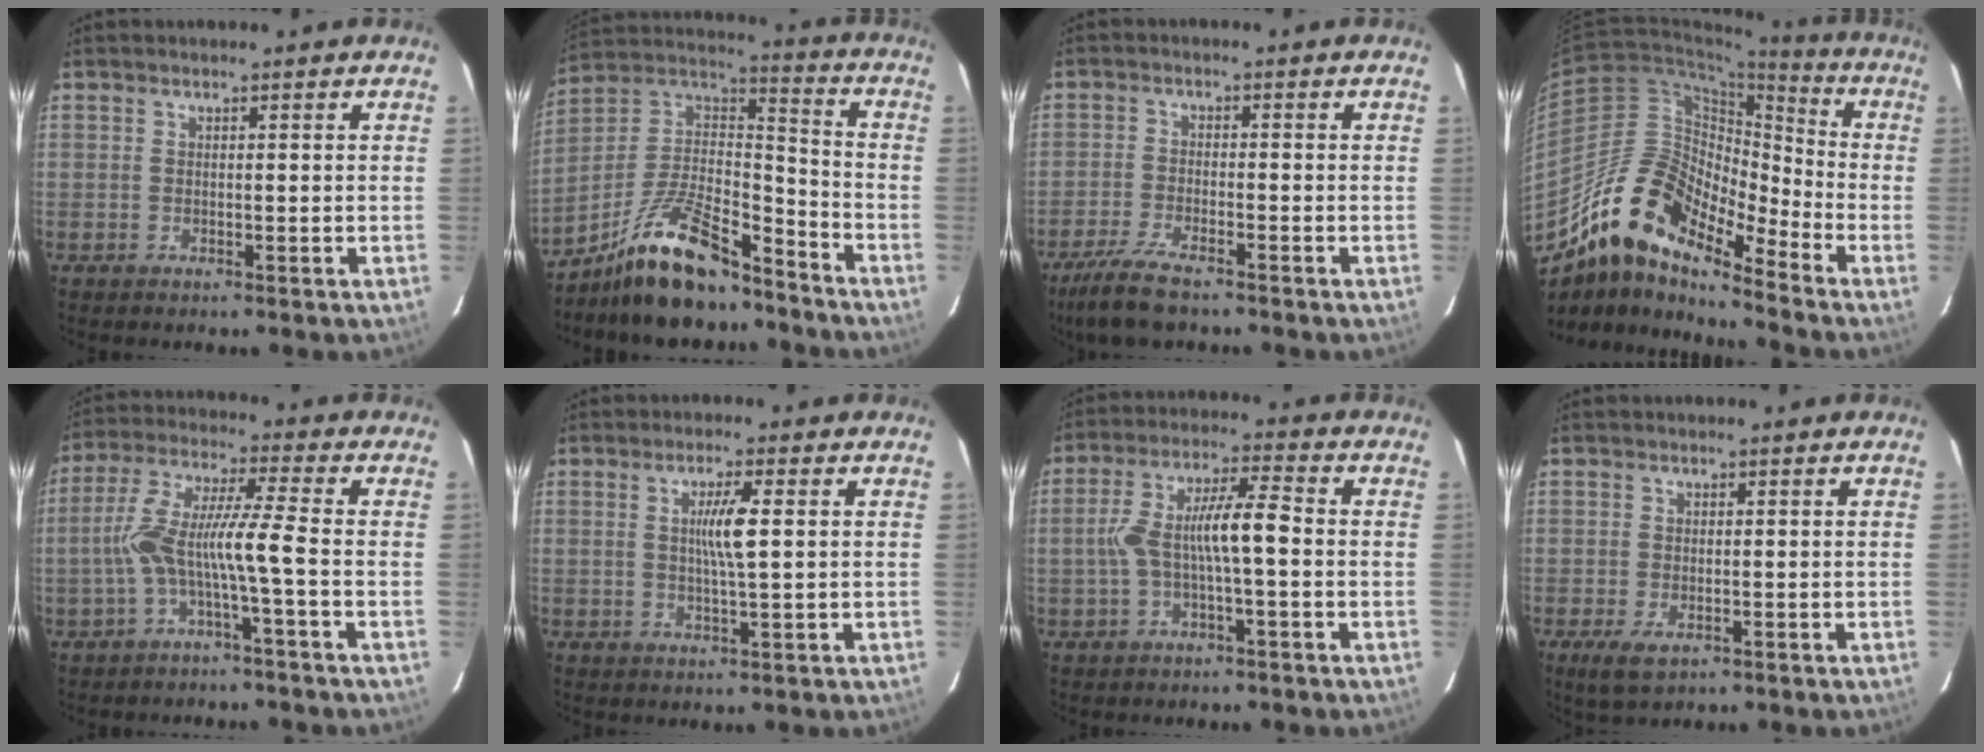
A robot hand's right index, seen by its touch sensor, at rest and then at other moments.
{"total": 15.3, "force": [-12.2, 3.9, 8.3], "torque": [-0.150, 0.028, -0.218]}
{"total": 7.2, "force": [-5.6, 1.1, 4.4], "torque": [-0.087, -0.020, -0.100]}
{"total": 14.7, "force": [-11.0, 5.0, 8.4], "torque": [-0.145, 0.041, -0.196]}
{"total": 8.3, "force": [-2.4, -0.7, 7.9], "torque": [-0.165, 0.026, -0.046]}
{"total": 4.7, "force": [0.7, -0.2, 4.6], "torque": [-0.085, -0.003, 0.013]}
{"total": 8.6, "force": [-0.9, 1.2, 8.5], "torque": [-0.167, 0.029, -0.019]}
{"total": 3.2, "force": [-1.5, 1.5, 2.3], "torque": [-0.051, -0.007, -0.019]}